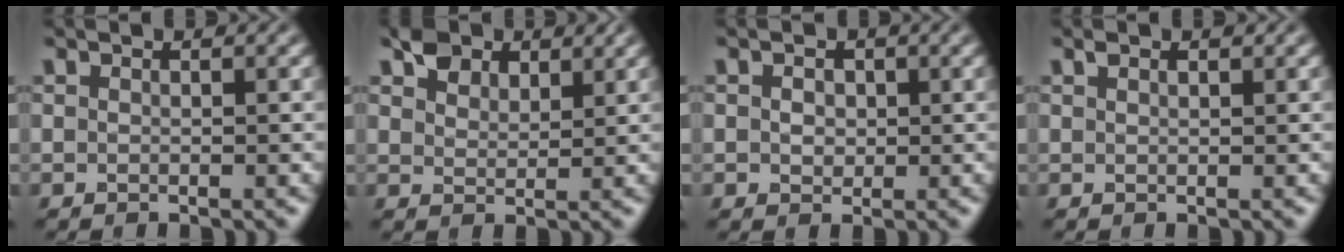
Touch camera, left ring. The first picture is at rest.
{"total": 3.4, "force": [2.5, 2.0, 1.2], "torque": [-0.029, 0.004, 0.043]}
{"total": 1.6, "force": [0.2, 1.3, 0.7], "torque": [-0.010, 0.000, 0.002]}
{"total": 0.9, "force": [0.6, 0.3, 0.5], "torque": [-0.011, 0.000, 0.012]}